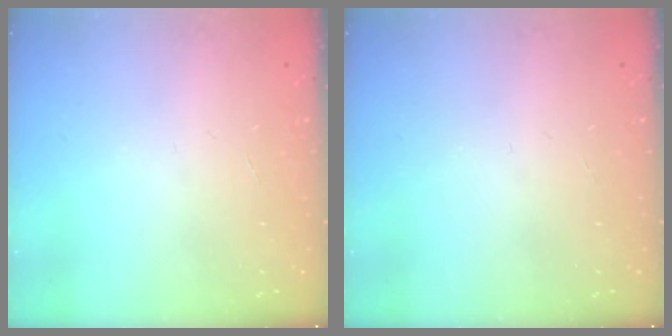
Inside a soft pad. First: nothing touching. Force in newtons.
{"total": 0.0}